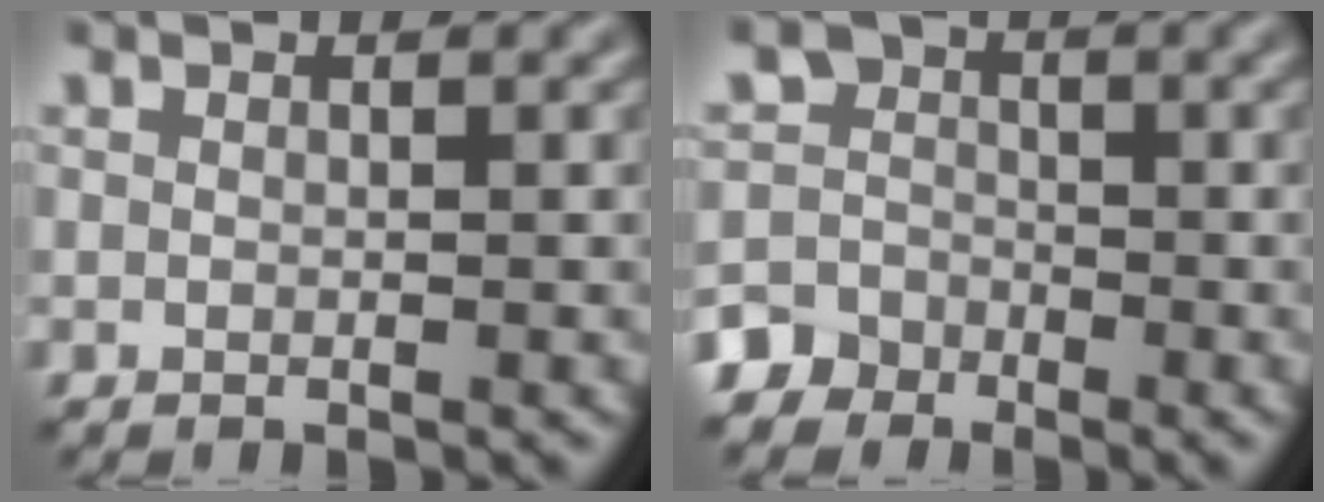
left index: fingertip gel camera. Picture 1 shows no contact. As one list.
[{"total": 5.7, "force": [-3.5, 4.4, 0.8], "torque": [0.006, -0.002, -0.074]}]